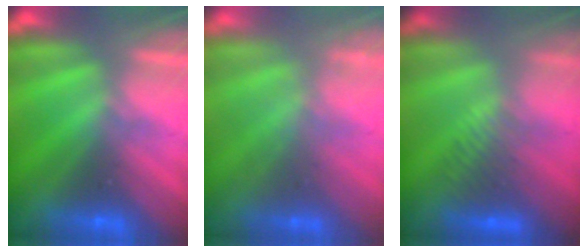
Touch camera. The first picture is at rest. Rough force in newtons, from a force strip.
{"total": 1.9}
{"total": 3.7}